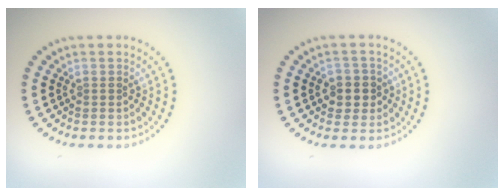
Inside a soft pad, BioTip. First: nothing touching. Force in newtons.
{"total": 2.2, "press": 2.1, "slide": 0.8}